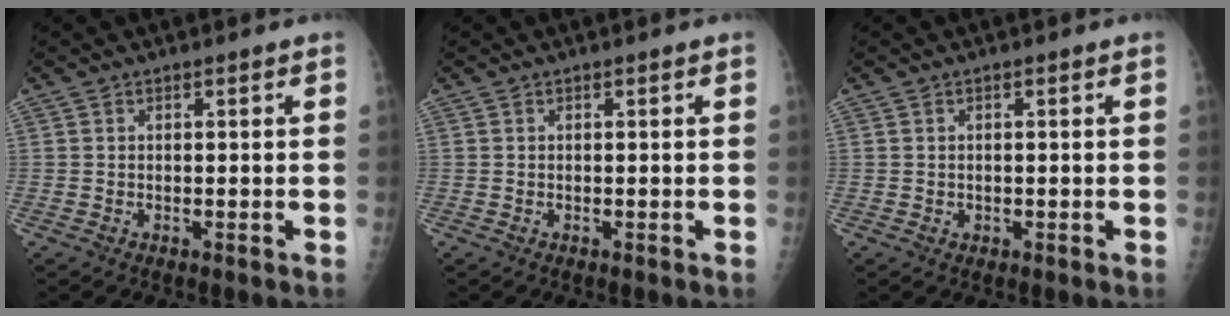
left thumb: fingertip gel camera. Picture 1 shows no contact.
{"total": 0.0}
{"total": 0.7, "force": [0.0, 0.7, 0.2], "torque": [-0.001, 0.001, 0.001]}